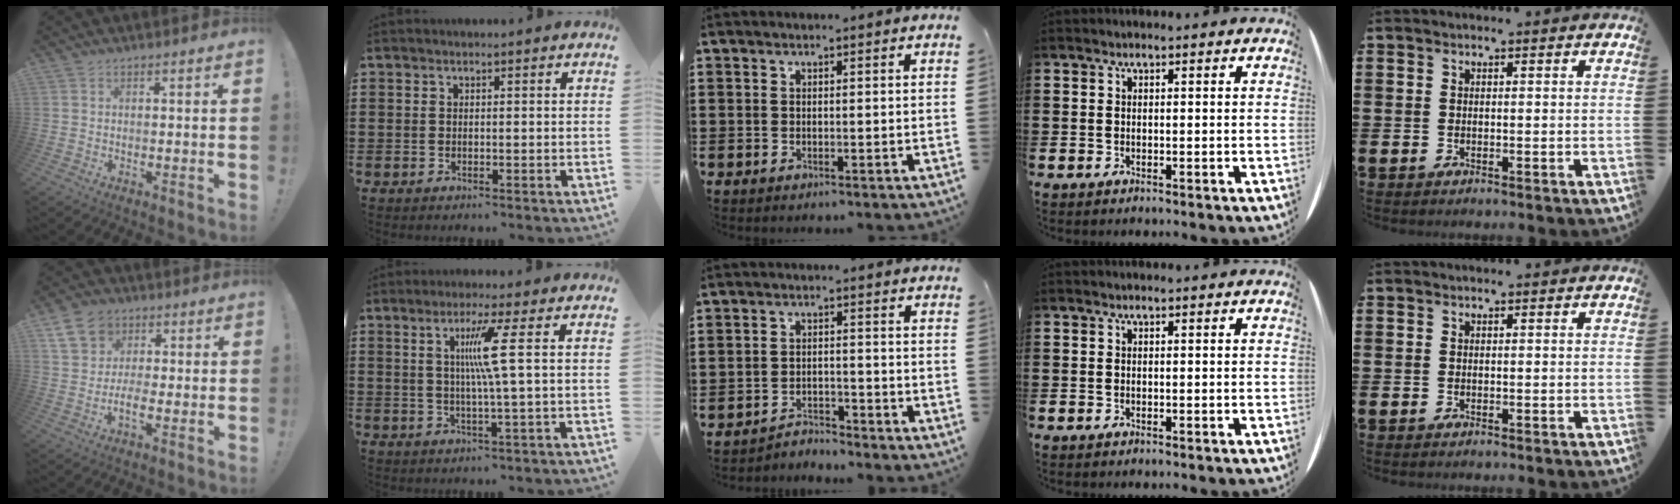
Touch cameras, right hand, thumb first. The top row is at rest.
{"thumb": {"total": 9.5, "force": [1.4, 7.5, 5.7], "torque": [-0.104, 0.000, 0.031]}, "index": {"total": 6.9, "force": [1.4, -1.1, 6.7], "torque": [-0.133, -0.004, 0.013]}, "middle": {"total": 2.9, "force": [-2.9, 0.3, 0.0], "torque": [-0.009, 0.001, -0.063]}}